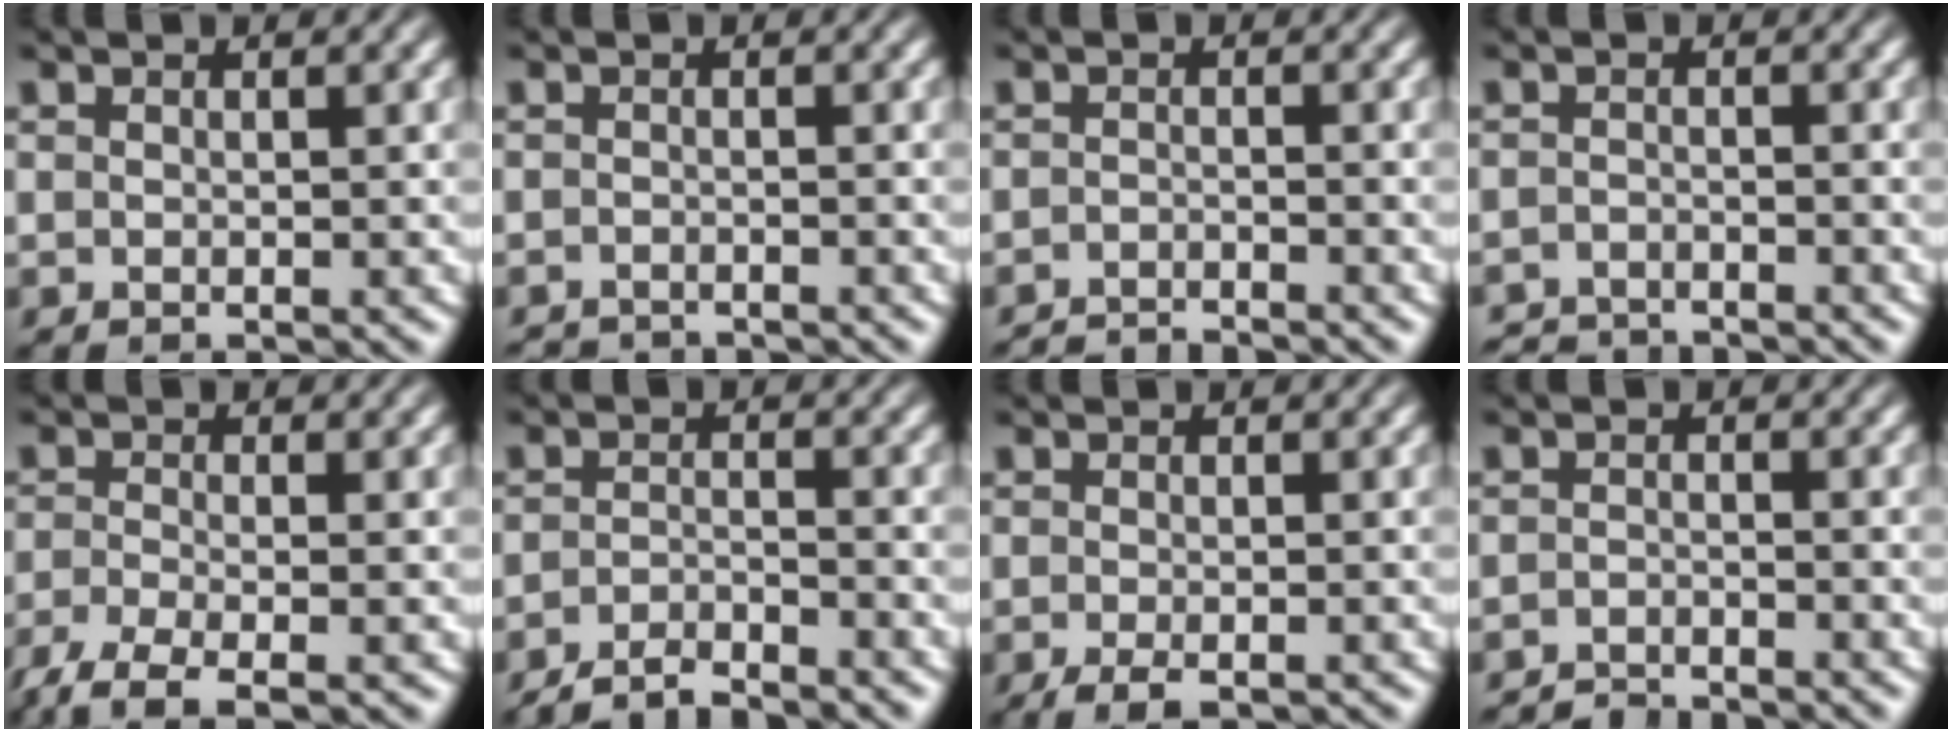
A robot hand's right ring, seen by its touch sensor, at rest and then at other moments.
{"total": 2.5, "force": [-2.5, 0.1, -0.1], "torque": [-0.003, -0.017, -0.036]}
{"total": 3.1, "force": [-3.1, 0.2, 0.0], "torque": [-0.002, -0.014, -0.051]}
{"total": 3.2, "force": [-3.2, 0.4, -0.1], "torque": [0.000, -0.017, -0.052]}
{"total": 5.1, "force": [-3.4, 2.0, 3.2], "torque": [-0.069, -0.029, -0.042]}
{"total": 3.4, "force": [-3.2, 0.7, 0.8], "torque": [-0.012, -0.008, -0.057]}
{"total": 2.4, "force": [-1.7, 0.9, 1.5], "torque": [-0.031, -0.013, -0.020]}
{"total": 2.6, "force": [-2.6, 0.2, -0.1], "torque": [0.001, -0.011, -0.046]}